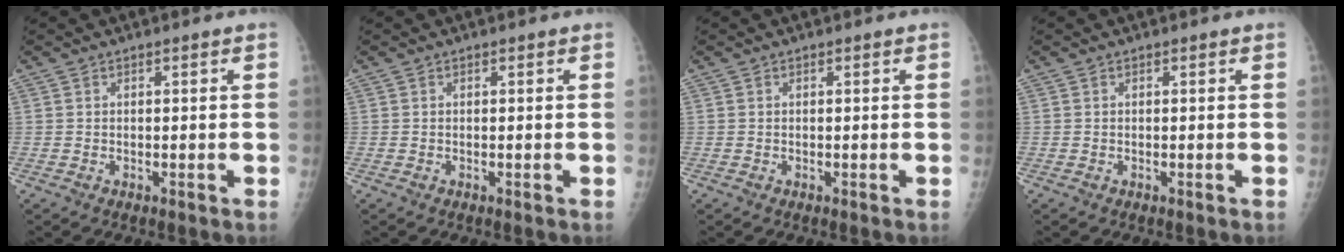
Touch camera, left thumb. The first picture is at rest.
{"total": 0.0}
{"total": 0.0}
{"total": 0.0}